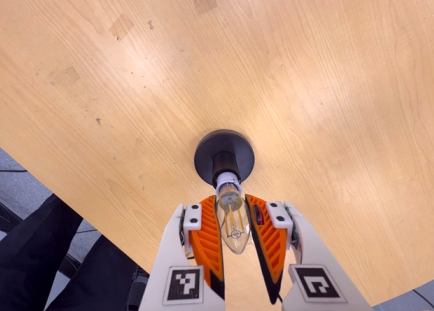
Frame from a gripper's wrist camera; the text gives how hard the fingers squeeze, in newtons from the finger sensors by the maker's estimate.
{"total": 14.6, "left": 13.8, "right": 15.3}